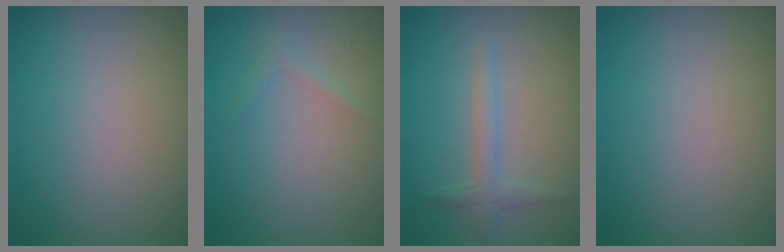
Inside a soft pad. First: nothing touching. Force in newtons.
{"total": 0.9, "press": 0.9, "slide": 0.0}
{"total": 1.8, "press": 1.8, "slide": 0.1}
{"total": 0.0}